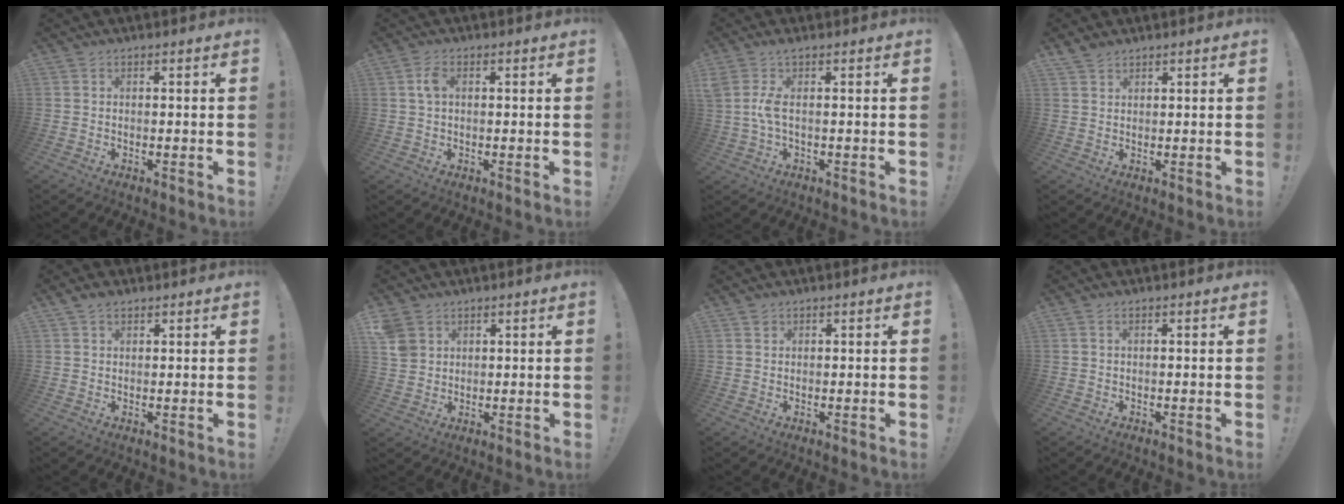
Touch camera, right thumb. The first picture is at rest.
{"total": 3.7, "force": [0.8, 2.0, 3.0], "torque": [-0.052, 0.004, 0.014]}
{"total": 5.0, "force": [0.4, 0.9, 4.9], "torque": [-0.102, -0.009, 0.006]}
{"total": 2.7, "force": [2.4, 1.1, 0.7], "torque": [-0.008, -0.015, 0.045]}
{"total": 2.8, "force": [2.0, 1.5, 1.2], "torque": [-0.022, -0.005, 0.037]}
{"total": 5.4, "force": [2.9, 4.2, 1.7], "torque": [-0.031, -0.008, 0.062]}
{"total": 1.3, "force": [0.9, 0.8, 0.4], "torque": [-0.001, -0.003, 0.016]}
{"total": 0.6, "force": [0.1, 0.1, 0.6], "torque": [-0.013, 0.001, 0.002]}